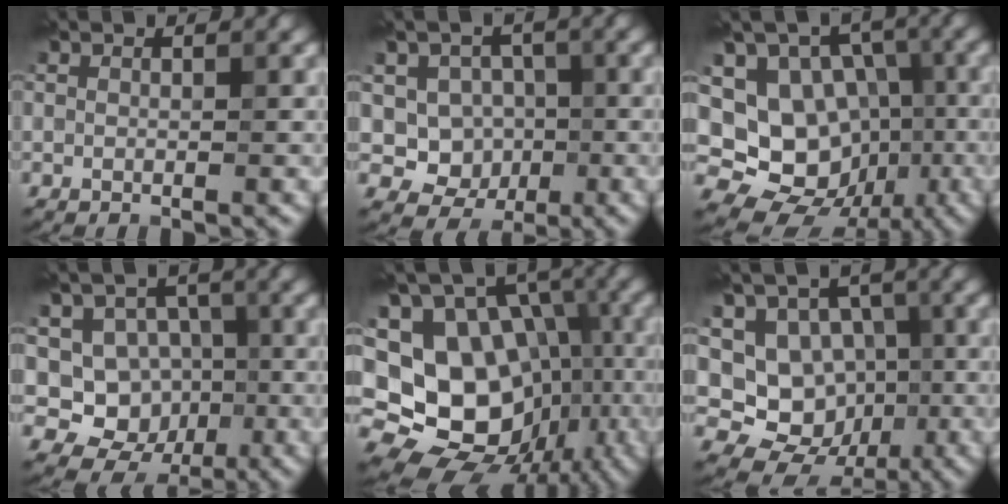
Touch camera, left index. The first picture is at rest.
{"total": 5.4, "force": [-0.3, 4.8, 2.4], "torque": [-0.021, -0.008, -0.021]}
{"total": 13.7, "force": [-2.8, 11.8, 6.3], "torque": [-0.112, 0.012, -0.048]}
{"total": 7.7, "force": [-1.0, 6.9, 3.1], "torque": [-0.043, 0.006, -0.035]}
{"total": 17.6, "force": [-3.2, 14.2, 9.9], "torque": [-0.184, 0.006, -0.028]}
{"total": 8.3, "force": [-1.4, 7.2, 3.9], "torque": [-0.050, -0.008, -0.038]}